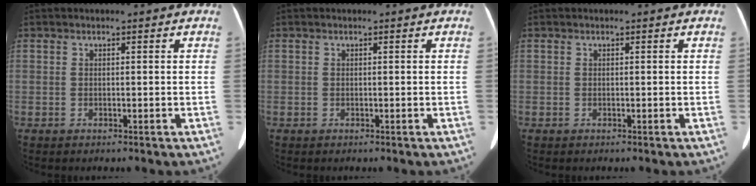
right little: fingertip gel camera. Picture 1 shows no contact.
{"total": 0.0}
{"total": 0.0}